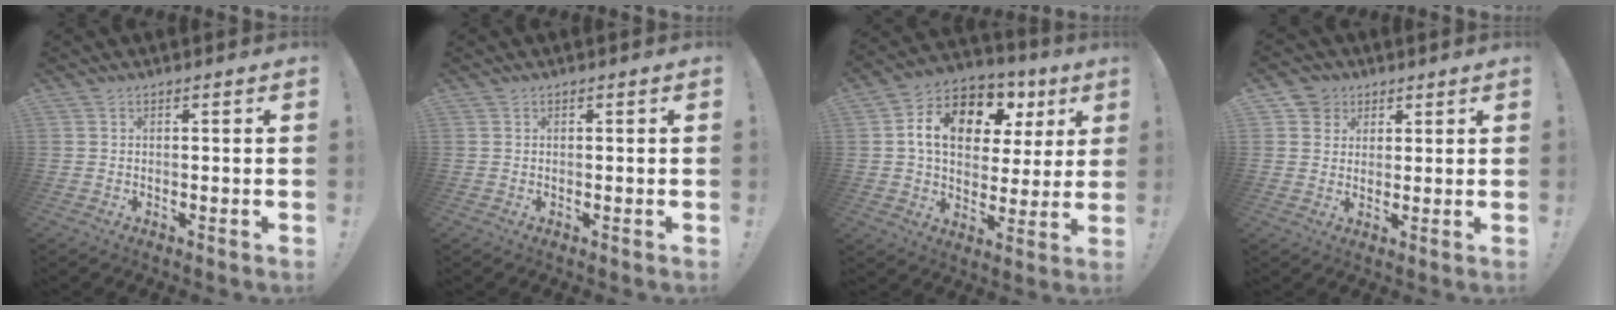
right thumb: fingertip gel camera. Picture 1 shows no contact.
{"total": 0.0}
{"total": 15.2, "force": [6.2, 10.1, 9.4], "torque": [-0.151, -0.024, 0.112]}
{"total": 5.1, "force": [2.5, 4.4, 0.6], "torque": [-0.008, -0.014, 0.047]}